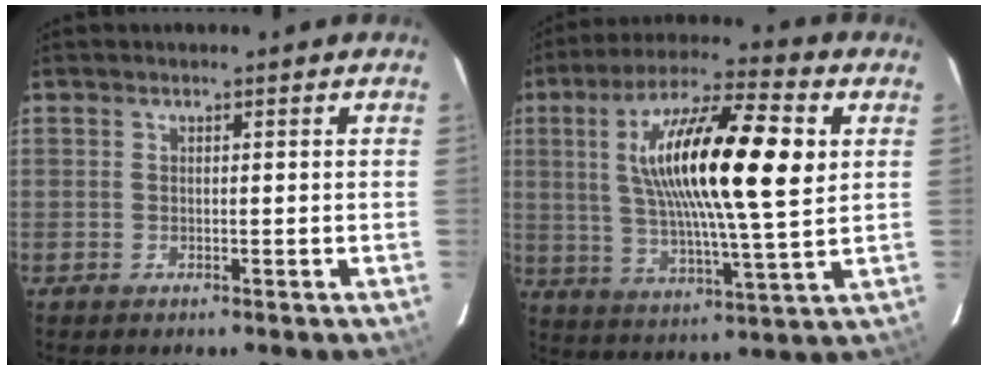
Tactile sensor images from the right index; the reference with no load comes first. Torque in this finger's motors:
{"motor_torque": [0.99, -0.04, 1.05, 0.21]}